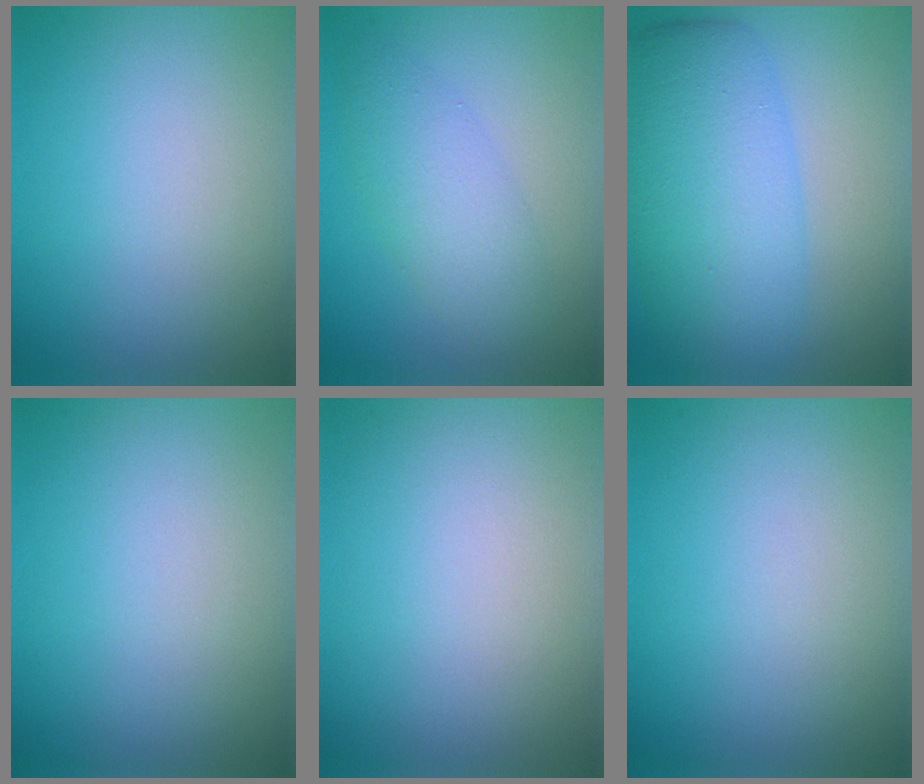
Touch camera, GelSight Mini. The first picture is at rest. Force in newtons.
{"total": 3.6, "press": 3.6, "slide": 0.1}
{"total": 8.2, "press": 8.2, "slide": 0.1}
{"total": 0.0}
{"total": 0.0}
{"total": 0.0}